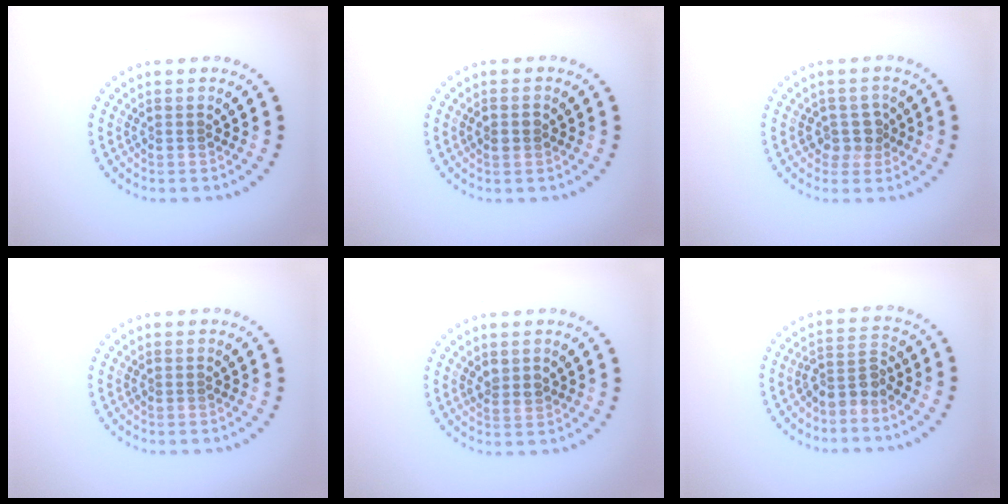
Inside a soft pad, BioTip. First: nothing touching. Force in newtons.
{"total": 1.0, "press": 1.0, "slide": 0.1}
{"total": 2.0, "press": 1.6, "slide": 1.2}
{"total": 0.0}
{"total": 1.4, "press": 1.2, "slide": 0.7}
{"total": 2.6, "press": 2.0, "slide": 1.7}